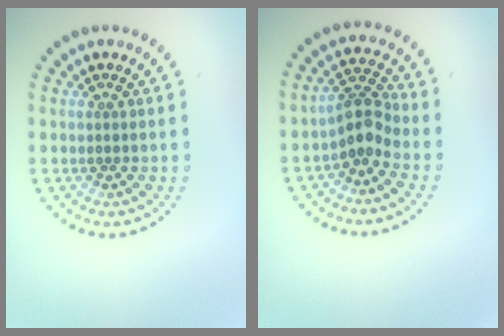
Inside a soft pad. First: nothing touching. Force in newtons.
{"total": 2.8, "press": 2.1, "slide": 1.8}